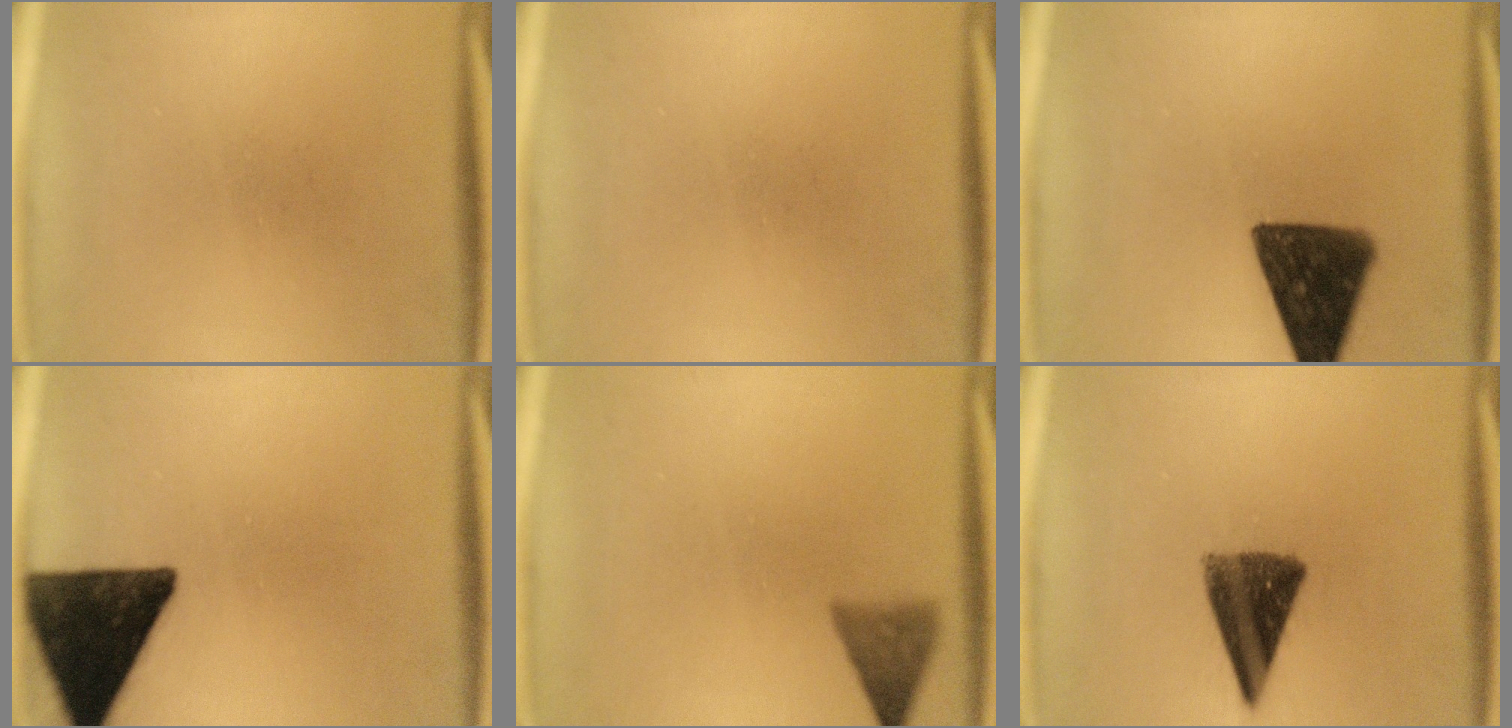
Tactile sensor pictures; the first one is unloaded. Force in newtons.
{"total": 0.0}
{"total": 13.8}
{"total": 15.3}
{"total": 3.5}
{"total": 10.6}